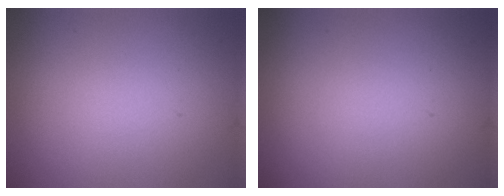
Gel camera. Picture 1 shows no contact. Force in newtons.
{"total": 0.0}